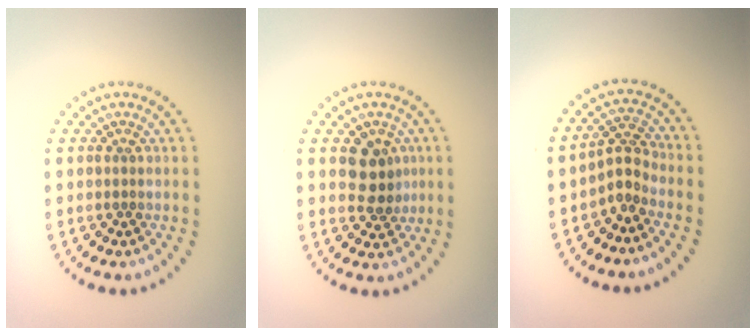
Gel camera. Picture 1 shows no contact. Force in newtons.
{"total": 3.3, "press": 3.2, "slide": 1.1}
{"total": 2.2, "press": 1.5, "slide": 1.7}